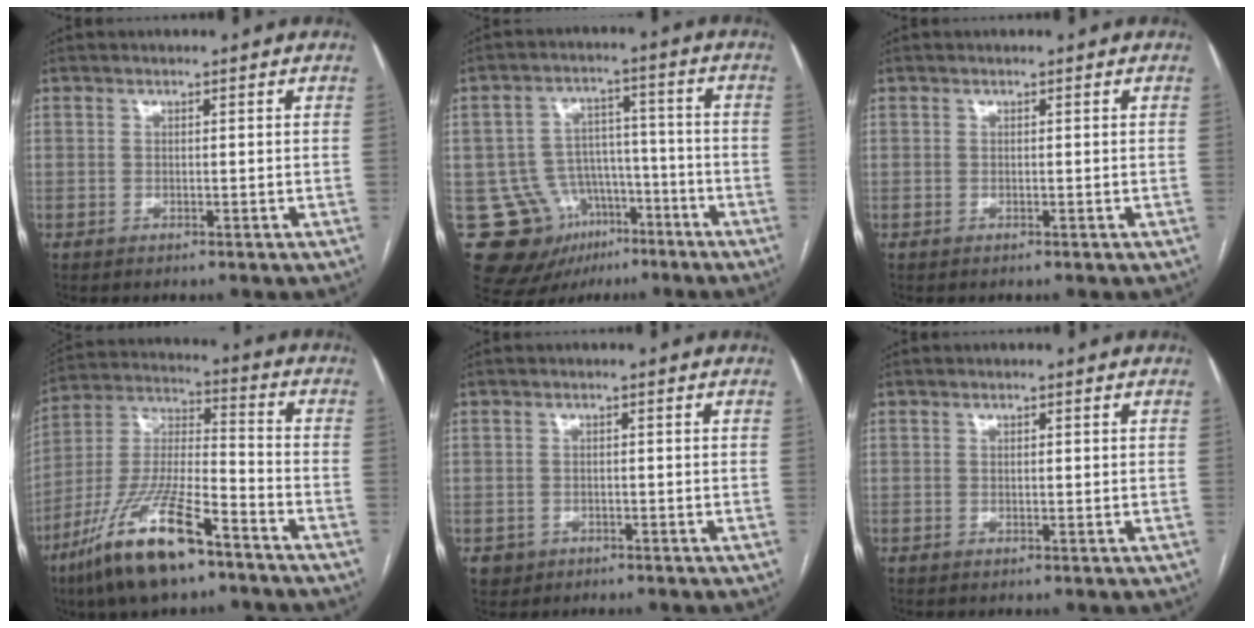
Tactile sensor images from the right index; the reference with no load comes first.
{"total": 13.1, "force": [-6.9, 10.3, 4.4], "torque": [-0.080, 0.052, -0.095]}
{"total": 0.0}
{"total": 17.4, "force": [-10.9, 3.7, 13.0], "torque": [-0.281, -0.025, -0.202]}
{"total": 2.3, "force": [-0.9, 2.1, 0.2], "torque": [-0.004, 0.004, -0.009]}
{"total": 0.7, "force": [0.2, 0.2, 0.6], "torque": [-0.013, 0.000, 0.003]}